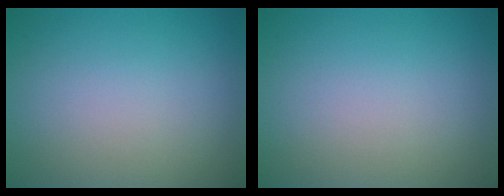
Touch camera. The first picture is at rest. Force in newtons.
{"total": 0.0}